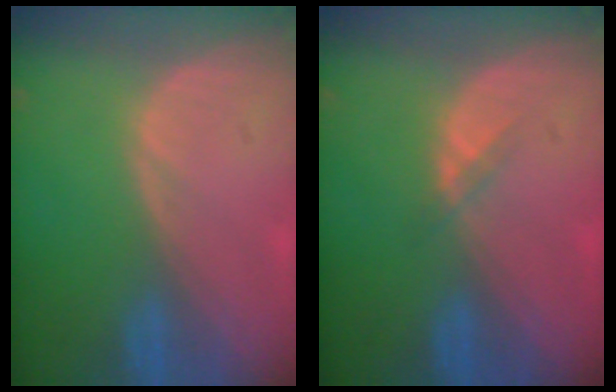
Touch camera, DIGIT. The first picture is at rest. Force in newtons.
{"total": 1.4, "press": 1.1, "slide": 0.8}